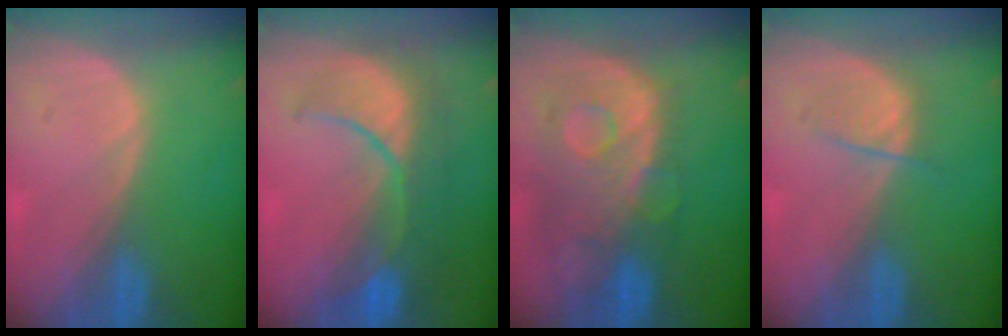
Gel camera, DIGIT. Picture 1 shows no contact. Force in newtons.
{"total": 10.0, "press": 9.1, "slide": 4.2}
{"total": 11.6, "press": 9.8, "slide": 6.1}
{"total": 2.6, "press": 2.5, "slide": 0.5}